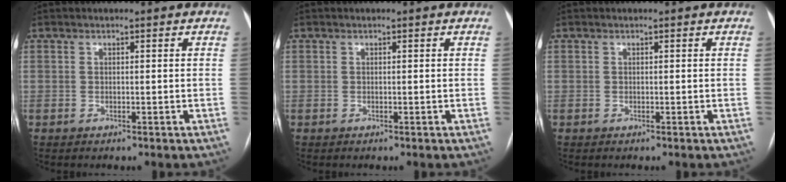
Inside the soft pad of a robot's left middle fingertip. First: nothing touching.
{"total": 0.0}
{"total": 0.0}